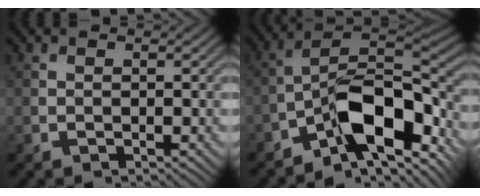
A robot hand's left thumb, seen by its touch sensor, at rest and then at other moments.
{"total": 10.6, "force": [-6.7, 3.9, 7.2], "torque": [-0.107, 0.007, -0.140]}